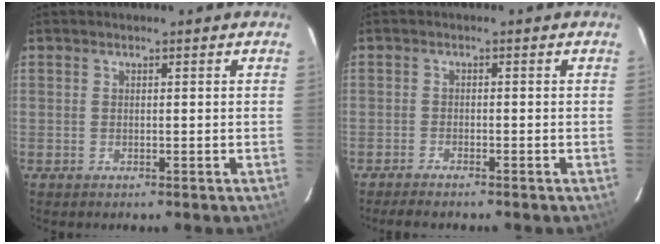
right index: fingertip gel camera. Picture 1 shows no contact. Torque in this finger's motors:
{"motor_torque": [-0.01, -0.19, 0.09, 0.01]}